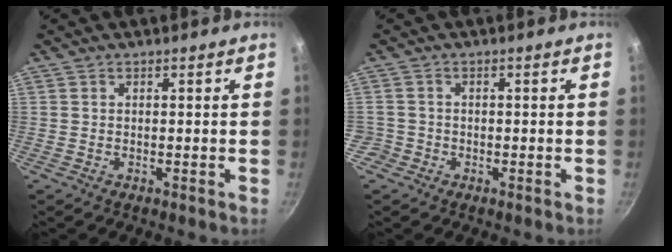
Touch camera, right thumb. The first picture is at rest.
{"total": 2.1, "force": [-1.1, 1.8, 0.3], "torque": [-0.002, 0.013, -0.020]}